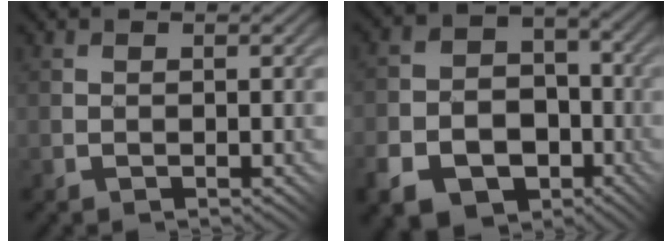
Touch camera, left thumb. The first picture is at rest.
{"total": 12.3, "force": [-6.2, 9.1, 5.5], "torque": [-0.119, -0.031, -0.118]}